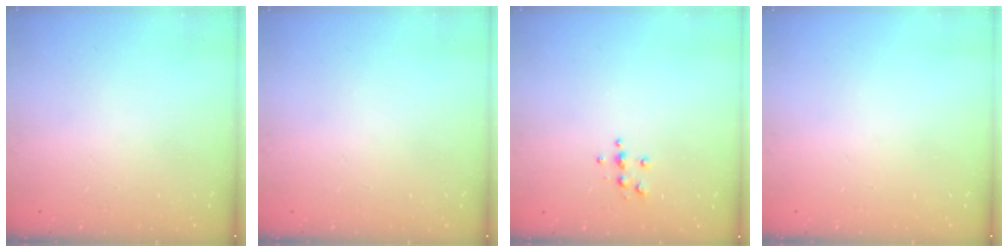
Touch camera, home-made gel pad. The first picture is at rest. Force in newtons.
{"total": 0.0}
{"total": 4.0, "press": 3.9, "slide": 0.4}
{"total": 0.0}